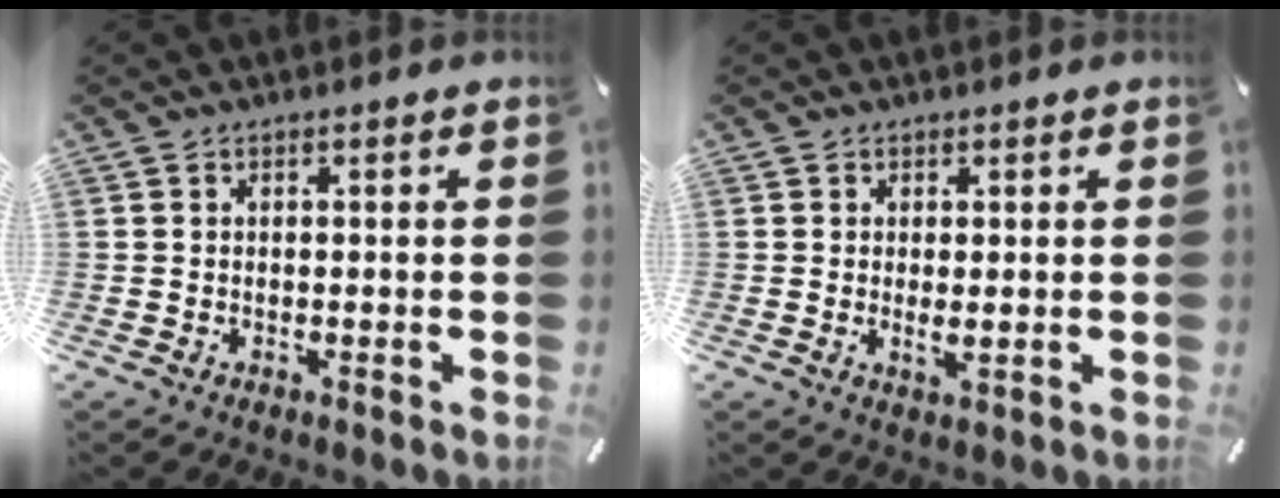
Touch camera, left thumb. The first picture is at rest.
{"total": 2.5, "force": [0.2, 0.5, 2.4], "torque": [-0.036, -0.007, 0.002]}